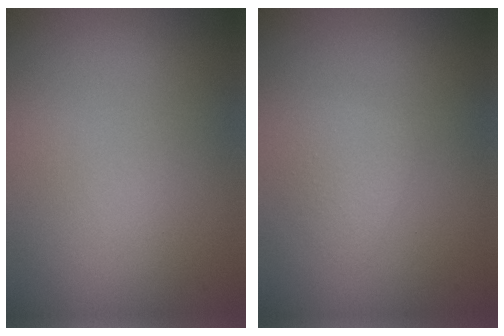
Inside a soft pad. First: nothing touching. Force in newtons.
{"total": 1.4, "press": 1.4, "slide": 0.1}